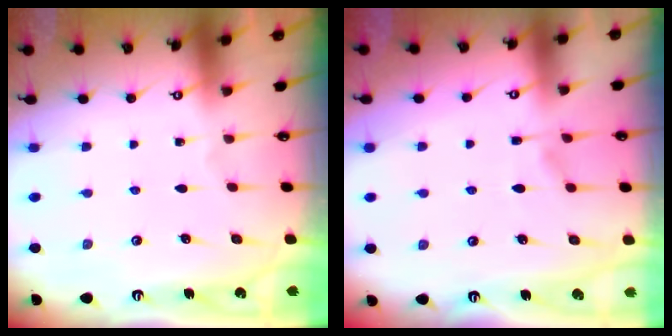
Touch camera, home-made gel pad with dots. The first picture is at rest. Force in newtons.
{"total": 1.4, "press": 0.4, "slide": 1.4}